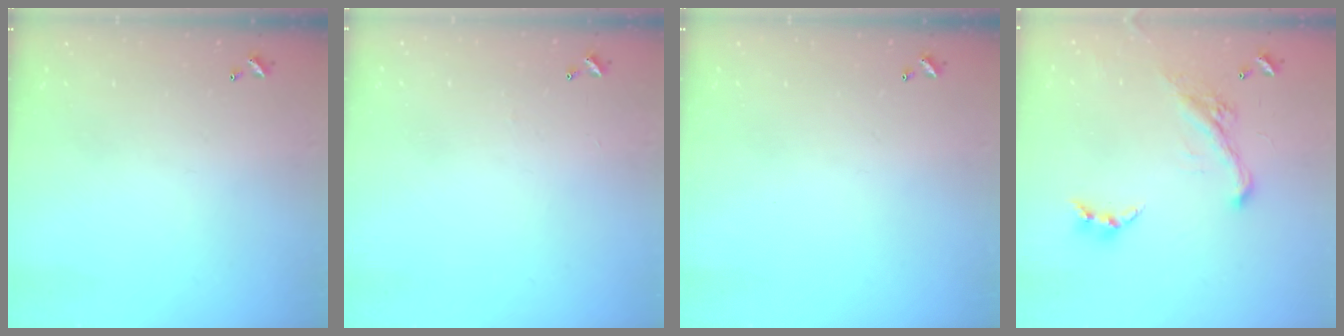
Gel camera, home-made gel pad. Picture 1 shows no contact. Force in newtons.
{"total": 2.6, "press": 2.6, "slide": 0.4}
{"total": 0.0}
{"total": 3.4, "press": 3.1, "slide": 1.4}